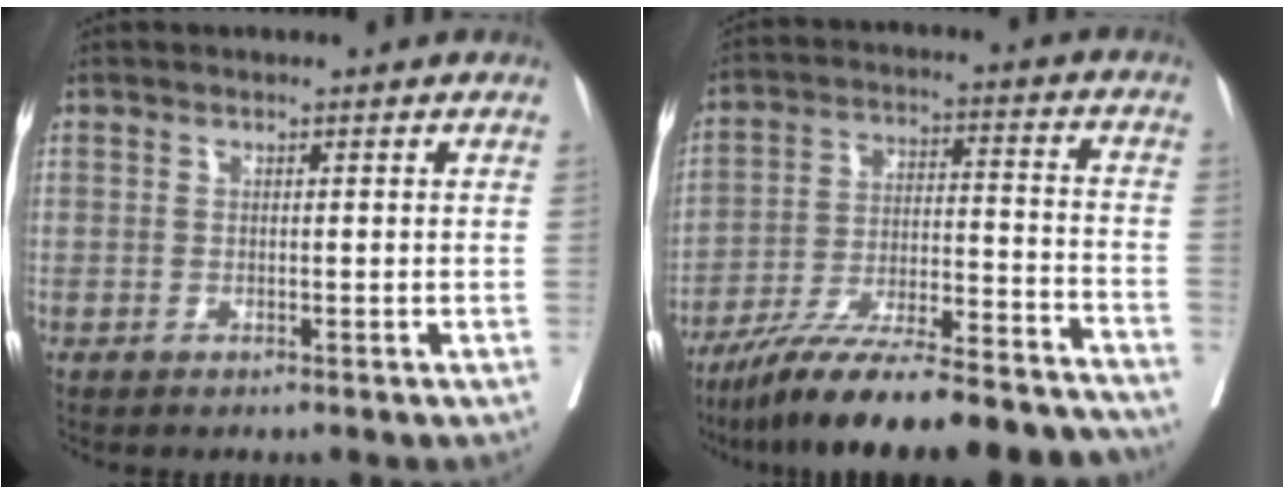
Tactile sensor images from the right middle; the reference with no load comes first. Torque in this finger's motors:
{"motor_torque": [1.09, -1.05, 0.50, 0.08]}